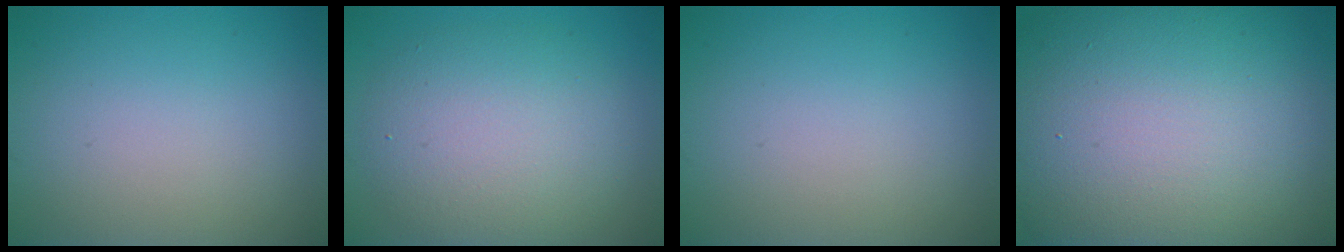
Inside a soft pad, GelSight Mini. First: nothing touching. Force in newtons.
{"total": 6.4, "press": 6.4, "slide": 0.1}
{"total": 0.0}
{"total": 20.5, "press": 20.5, "slide": 0.9}